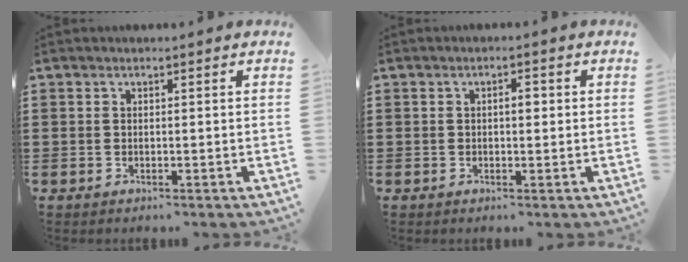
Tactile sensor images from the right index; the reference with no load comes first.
{"total": 1.8, "force": [0.1, 0.6, 1.7], "torque": [-0.033, 0.003, -0.001]}